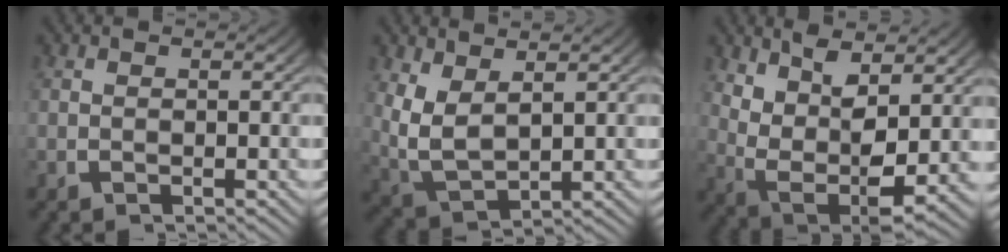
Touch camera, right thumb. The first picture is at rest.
{"total": 5.9, "force": [1.3, 4.2, 4.0], "torque": [-0.108, -0.026, 0.041]}
{"total": 10.9, "force": [-0.3, 7.0, 8.4], "torque": [-0.195, -0.071, 0.032]}